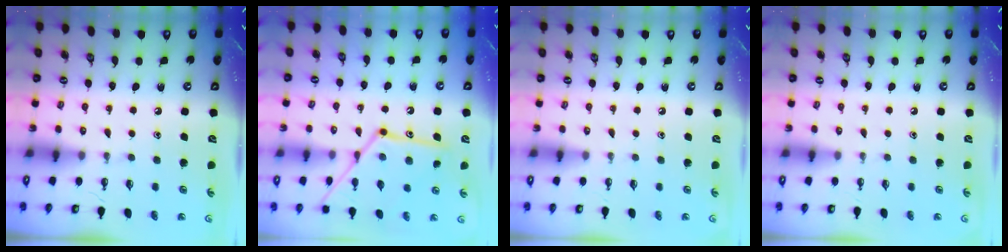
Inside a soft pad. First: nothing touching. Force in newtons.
{"total": 16.2, "press": 16.2, "slide": 1.2}
{"total": 0.0}
{"total": 0.0}